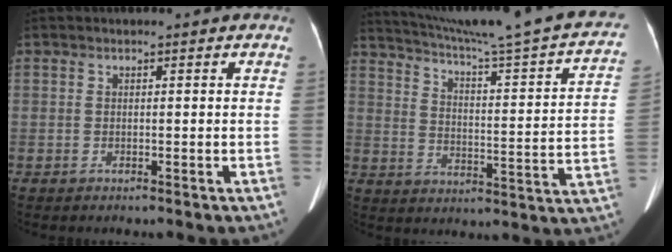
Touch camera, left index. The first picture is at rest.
{"total": 27.8, "force": [24.0, 0.7, 14.2], "torque": [-0.215, -0.051, 0.306]}